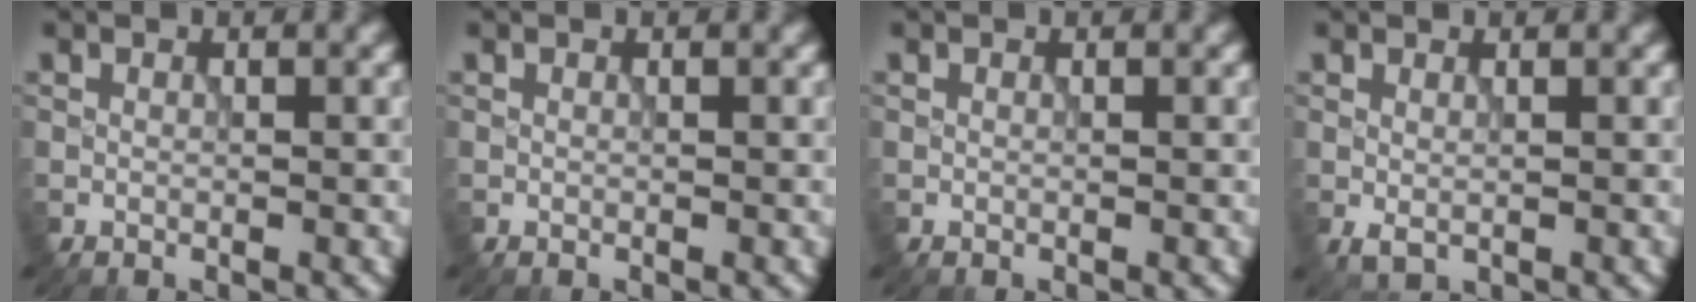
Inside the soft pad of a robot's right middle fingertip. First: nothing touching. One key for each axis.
{"total": 0.0}
{"total": 0.0}
{"total": 0.9, "fx": 0.0, "fy": 0.5, "fz": 0.8, "tx": -0.017, "ty": -0.005, "tz": 0.003}